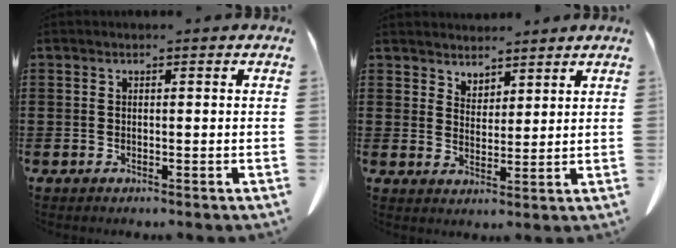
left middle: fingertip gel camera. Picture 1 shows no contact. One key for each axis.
{"total": 3.7, "fx": 3.5, "fy": 1.3, "fz": -0.4, "tx": -0.004, "ty": -0.008, "tz": 0.067}